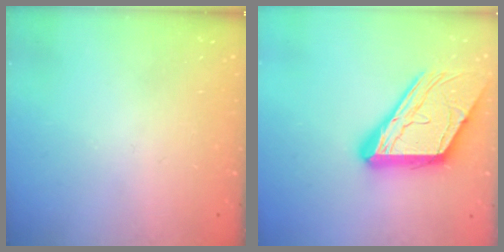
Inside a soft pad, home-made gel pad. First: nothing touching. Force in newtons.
{"total": 18.5, "press": 18.4, "slide": 1.9}